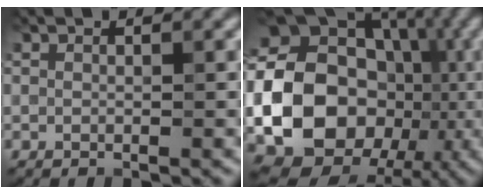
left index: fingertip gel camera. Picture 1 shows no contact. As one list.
[{"total": 24.7, "force": [-4.2, 21.7, 11.0], "torque": [-0.196, -0.021, -0.116]}]